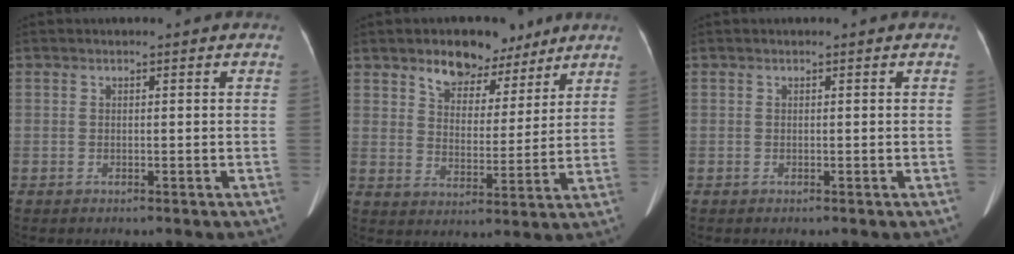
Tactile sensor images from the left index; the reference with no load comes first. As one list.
[{"total": 8.9, "force": [6.6, 4.8, 3.6], "torque": [-0.050, 0.012, 0.109]}, {"total": 0.0}]